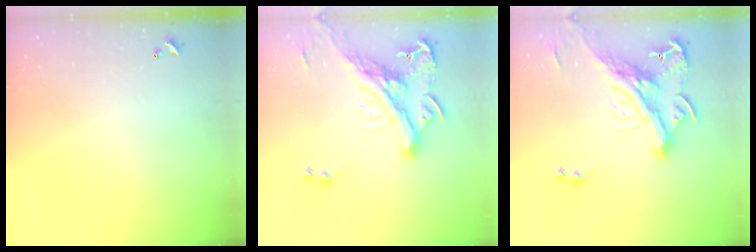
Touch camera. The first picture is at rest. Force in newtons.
{"total": 8.1, "press": 7.8, "slide": 2.3}
{"total": 8.1, "press": 7.8, "slide": 2.3}